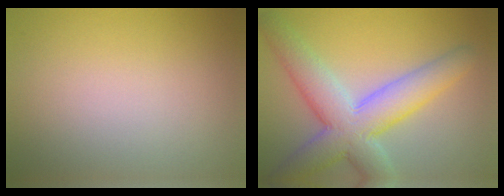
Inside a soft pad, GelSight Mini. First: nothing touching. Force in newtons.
{"total": 8.3, "press": 8.3, "slide": 0.5}